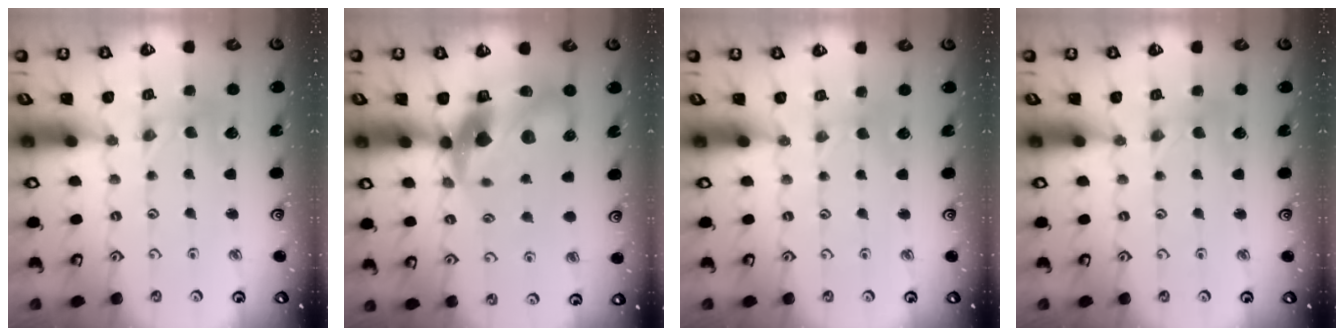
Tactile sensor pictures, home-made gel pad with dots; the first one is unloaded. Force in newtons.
{"total": 16.6, "press": 16.4, "slide": 2.5}
{"total": 0.0}
{"total": 1.2, "press": 1.1, "slide": 0.2}